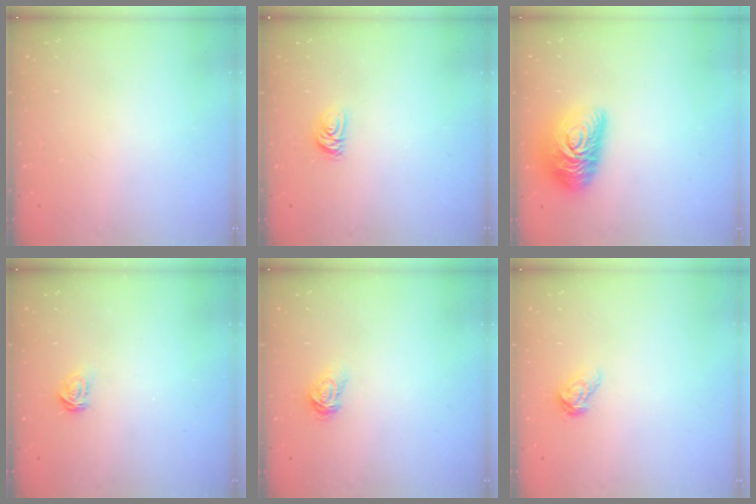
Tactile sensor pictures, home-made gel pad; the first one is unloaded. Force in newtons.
{"total": 4.0, "press": 3.9, "slide": 0.7}
{"total": 15.0, "press": 15.0, "slide": 1.0}
{"total": 2.3, "press": 2.3, "slide": 0.3}
{"total": 3.6, "press": 3.6, "slide": 0.1}
{"total": 7.0, "press": 7.0, "slide": 0.4}